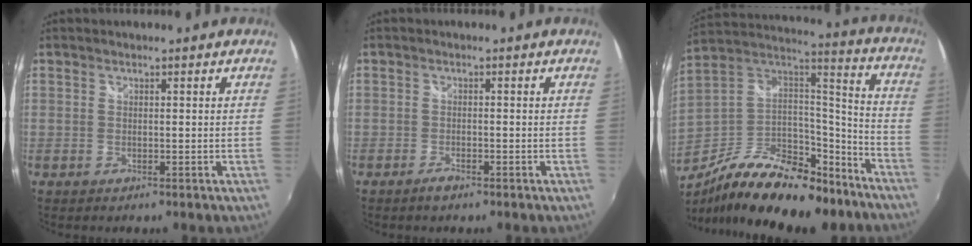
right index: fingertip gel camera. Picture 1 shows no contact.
{"total": 1.7, "force": [-1.3, 0.4, 1.0], "torque": [-0.023, -0.001, -0.026]}
{"total": 27.9, "force": [-18.8, 12.8, 16.1], "torque": [-0.296, 0.015, -0.285]}